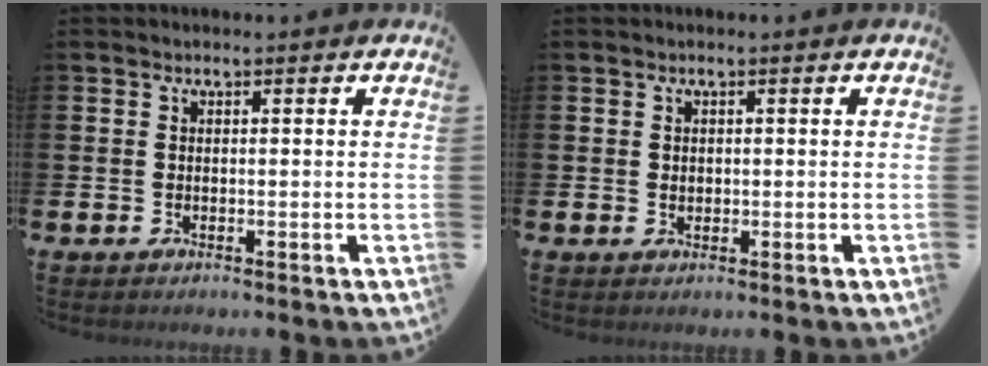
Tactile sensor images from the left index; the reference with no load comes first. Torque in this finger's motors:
{"motor_torque": [0.02, 0.01, 0.01, -0.01]}